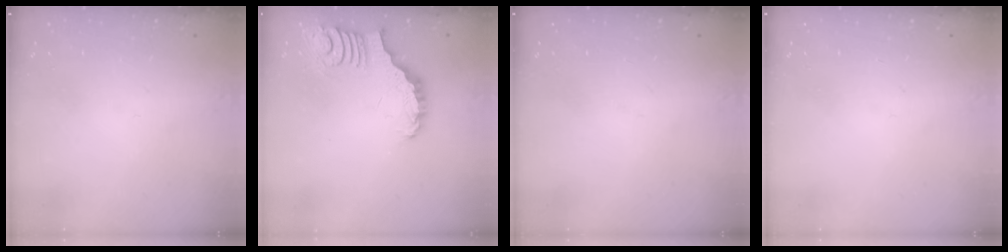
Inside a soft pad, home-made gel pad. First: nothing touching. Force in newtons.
{"total": 3.4, "press": 3.3, "slide": 0.6}
{"total": 0.0}
{"total": 0.0}